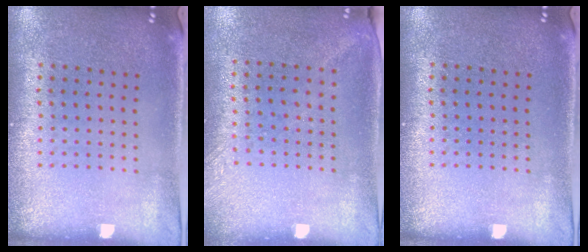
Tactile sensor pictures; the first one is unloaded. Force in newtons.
{"total": 1.2, "press": 0.9, "slide": 0.7}
{"total": 0.0}